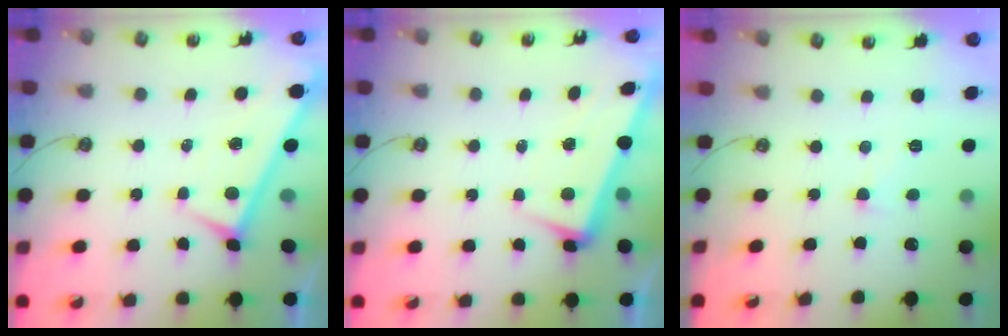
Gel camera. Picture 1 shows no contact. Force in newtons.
{"total": 3.0, "press": 2.8, "slide": 0.8}
{"total": 1.6, "press": 1.5, "slide": 0.5}